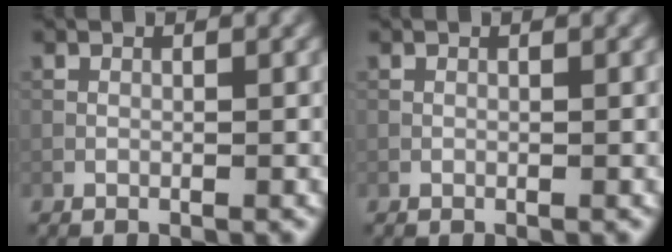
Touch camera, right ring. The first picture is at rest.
{"total": 0.0}